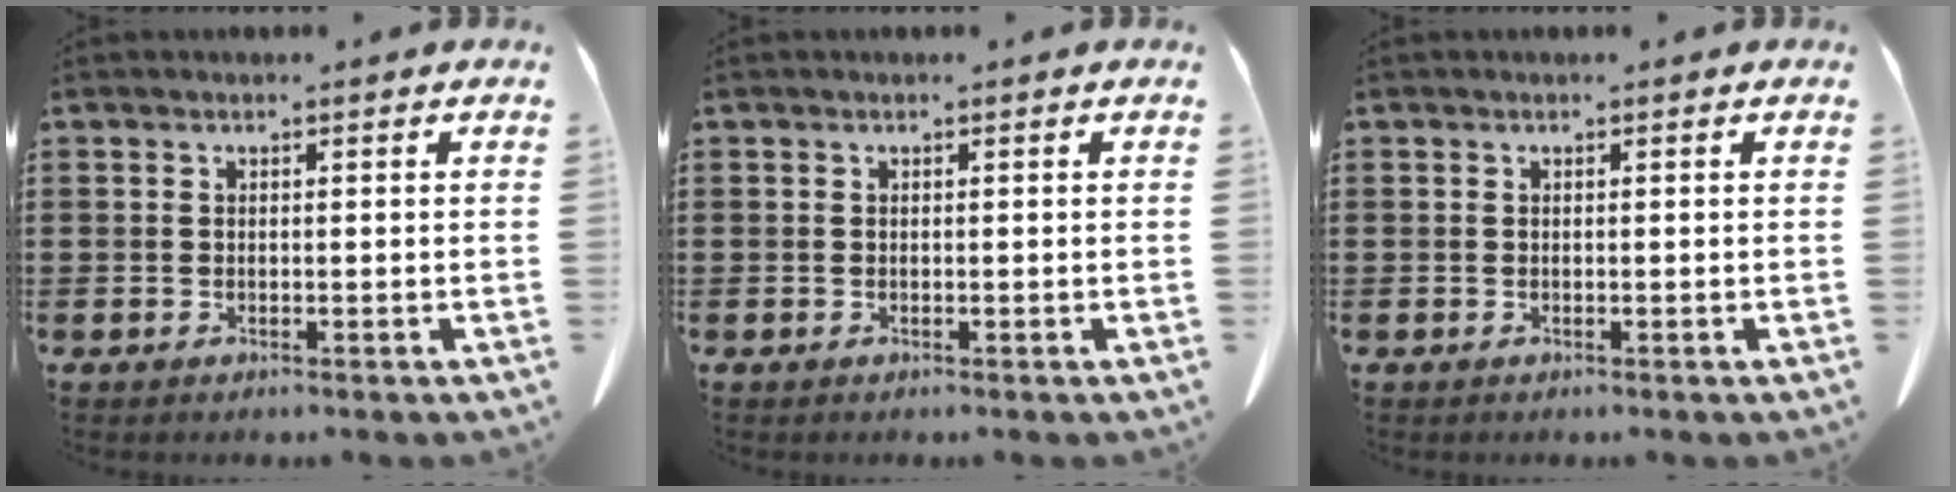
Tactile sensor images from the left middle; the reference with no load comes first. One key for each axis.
{"total": 0.0}
{"total": 0.0}